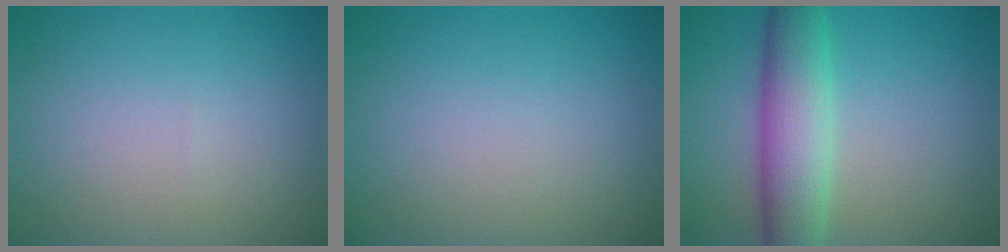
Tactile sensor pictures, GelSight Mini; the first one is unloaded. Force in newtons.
{"total": 0.0}
{"total": 6.6, "press": 6.6, "slide": 0.2}